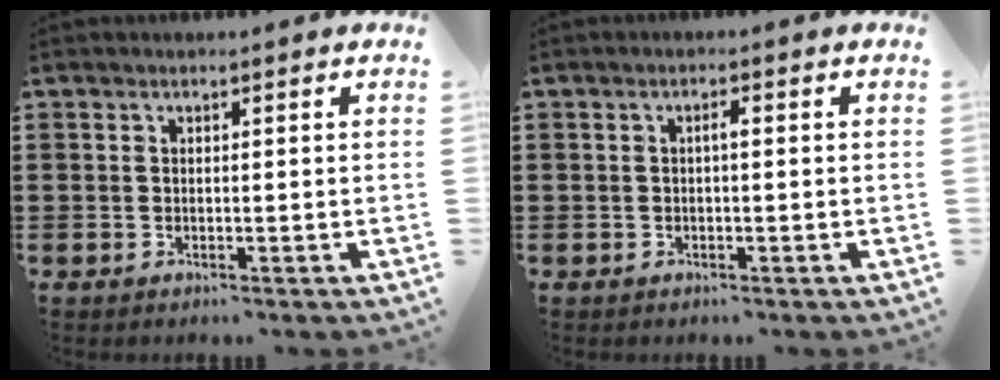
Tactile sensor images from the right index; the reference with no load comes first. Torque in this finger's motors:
{"motor_torque": [0.56, -0.35, 0.10, 0.03]}